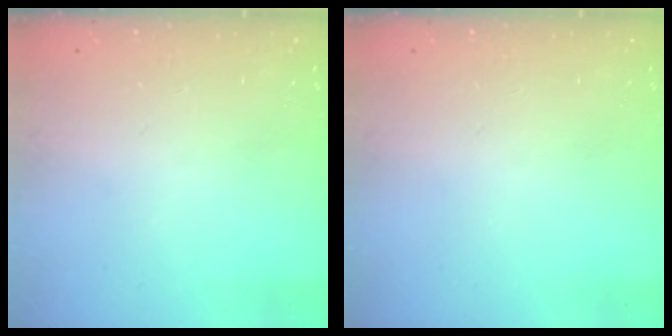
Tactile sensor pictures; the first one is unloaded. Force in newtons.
{"total": 0.0}